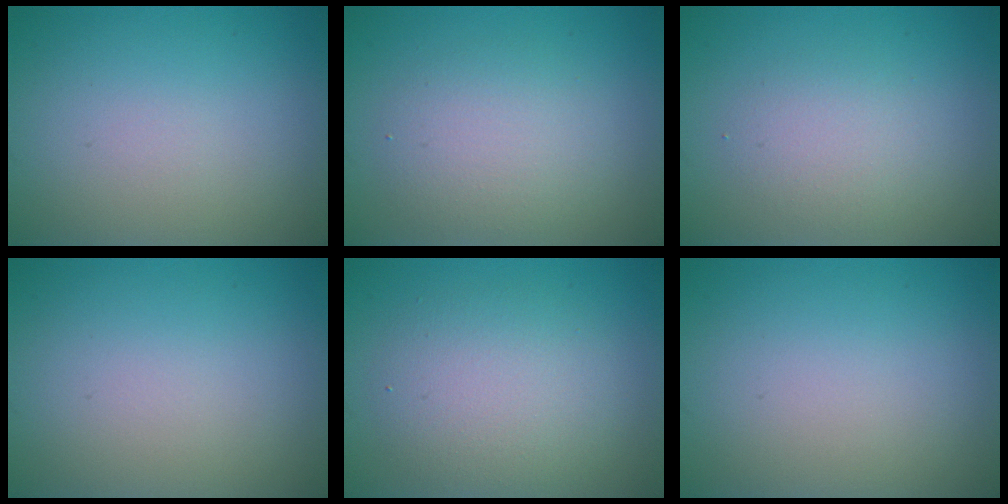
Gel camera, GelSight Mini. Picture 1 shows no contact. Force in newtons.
{"total": 3.5, "press": 3.5, "slide": 0.1}
{"total": 2.3, "press": 2.3, "slide": 0.2}
{"total": 0.0}
{"total": 4.6, "press": 4.6, "slide": 0.2}
{"total": 0.0}